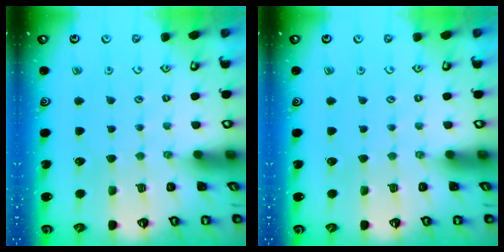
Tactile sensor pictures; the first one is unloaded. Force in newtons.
{"total": 0.0}